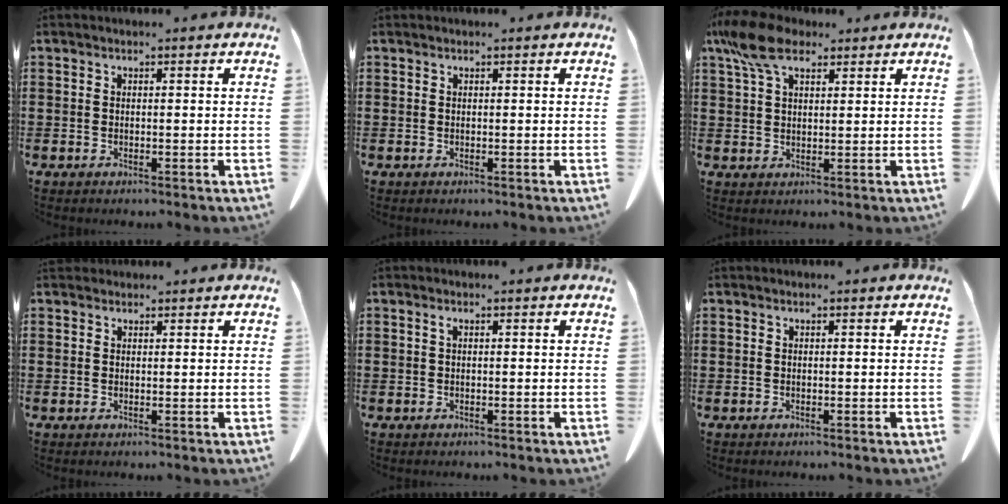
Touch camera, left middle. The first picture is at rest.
{"total": 0.0}
{"total": 7.7, "force": [5.1, 3.3, 4.8], "torque": [-0.115, -0.002, 0.093]}
{"total": 1.2, "force": [1.0, 0.5, 0.1], "torque": [-0.005, 0.000, 0.022]}
{"total": 0.7, "force": [0.3, 0.2, 0.6], "torque": [-0.015, 0.000, 0.006]}
{"total": 0.0}